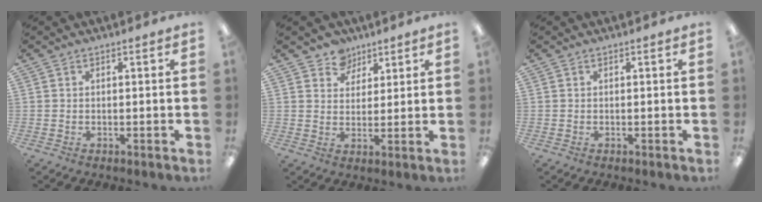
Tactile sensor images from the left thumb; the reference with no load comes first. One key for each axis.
{"total": 6.8, "fx": 4.9, "fy": 4.7, "fz": 0.5, "tx": -0.005, "ty": -0.032, "tz": 0.090}
{"total": 0.0}